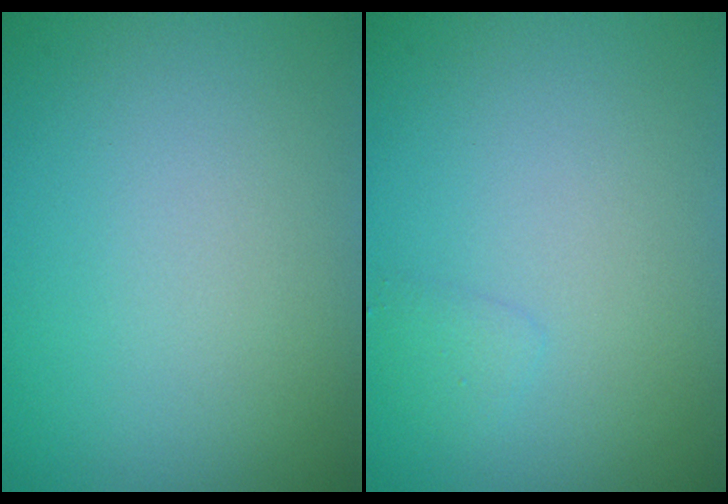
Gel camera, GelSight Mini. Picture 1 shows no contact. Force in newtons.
{"total": 0.8, "press": 0.8, "slide": 0.1}